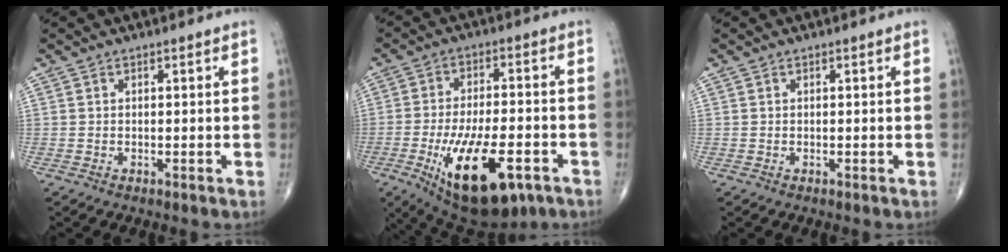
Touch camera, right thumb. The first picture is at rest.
{"total": 18.6, "force": [-7.7, 7.8, 15.1], "torque": [-0.256, 0.012, -0.104]}
{"total": 0.0}